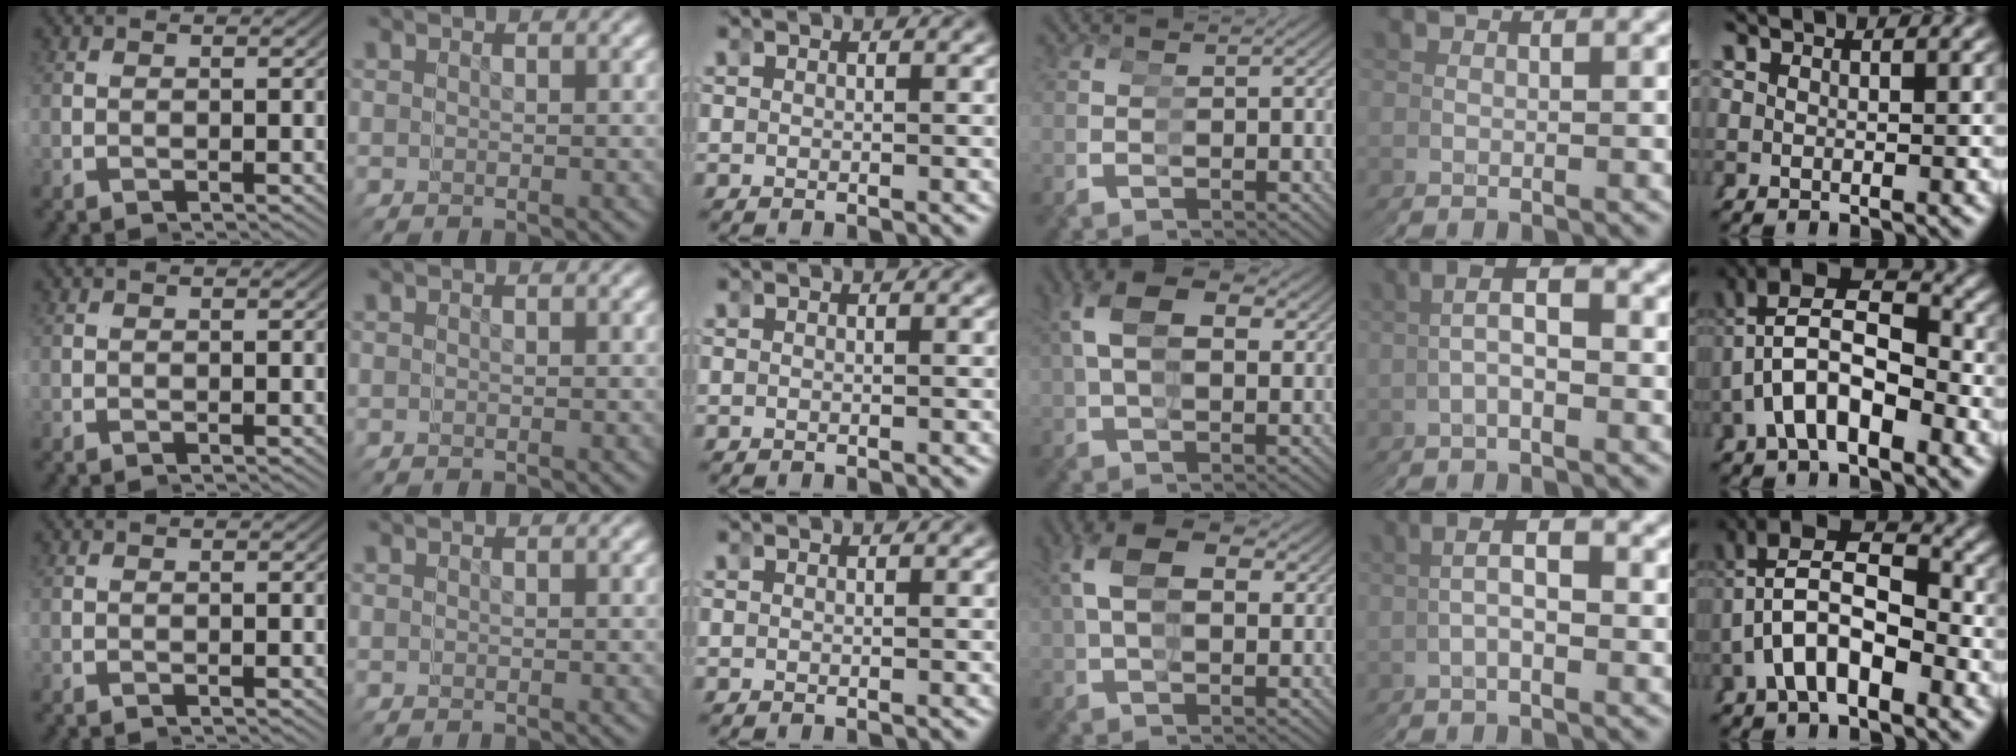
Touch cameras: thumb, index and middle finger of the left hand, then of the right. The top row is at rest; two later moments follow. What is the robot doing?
{"motion": "grasp_and_lifting", "object": "bandage"}